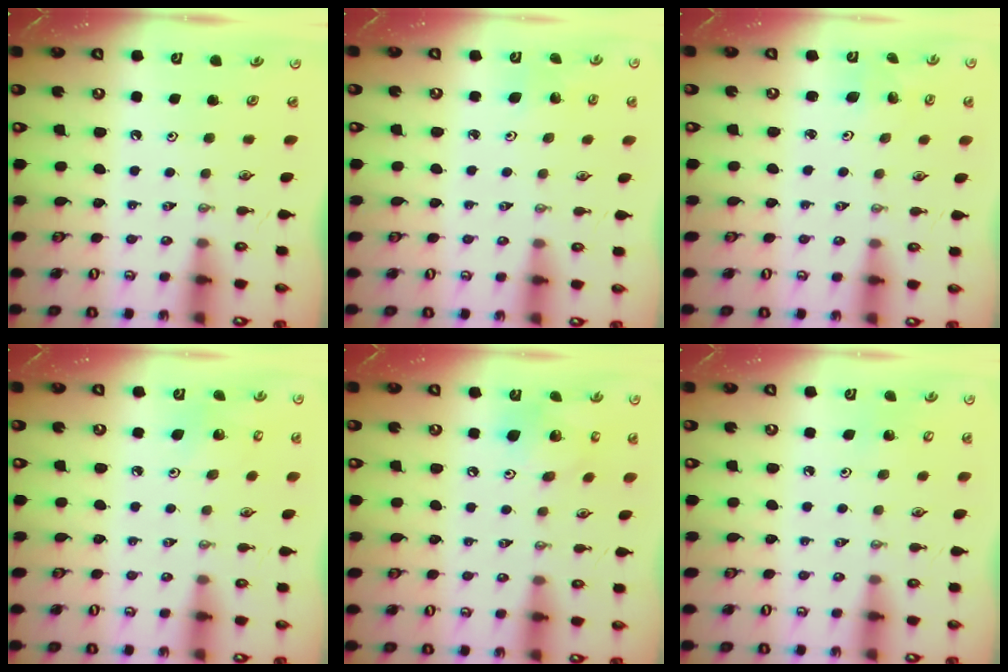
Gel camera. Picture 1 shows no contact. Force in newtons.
{"total": 2.8, "press": 2.7, "slide": 1.0}
{"total": 2.0, "press": 2.0, "slide": 0.1}
{"total": 3.7, "press": 3.4, "slide": 1.3}
{"total": 15.3, "press": 15.0, "slide": 3.3}
{"total": 4.3, "press": 4.3, "slide": 0.4}